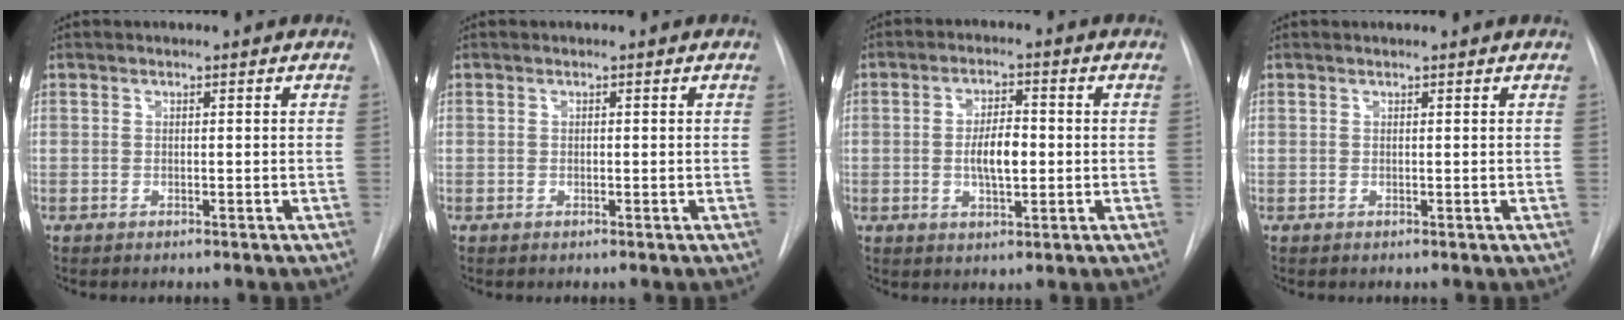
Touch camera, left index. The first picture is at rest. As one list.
[{"total": 0.0}, {"total": 5.6, "force": [-0.6, 2.1, 5.2], "torque": [-0.093, 0.002, -0.008]}, {"total": 0.8, "force": [0.8, 0.0, 0.3], "torque": [-0.009, 0.010, 0.011]}]